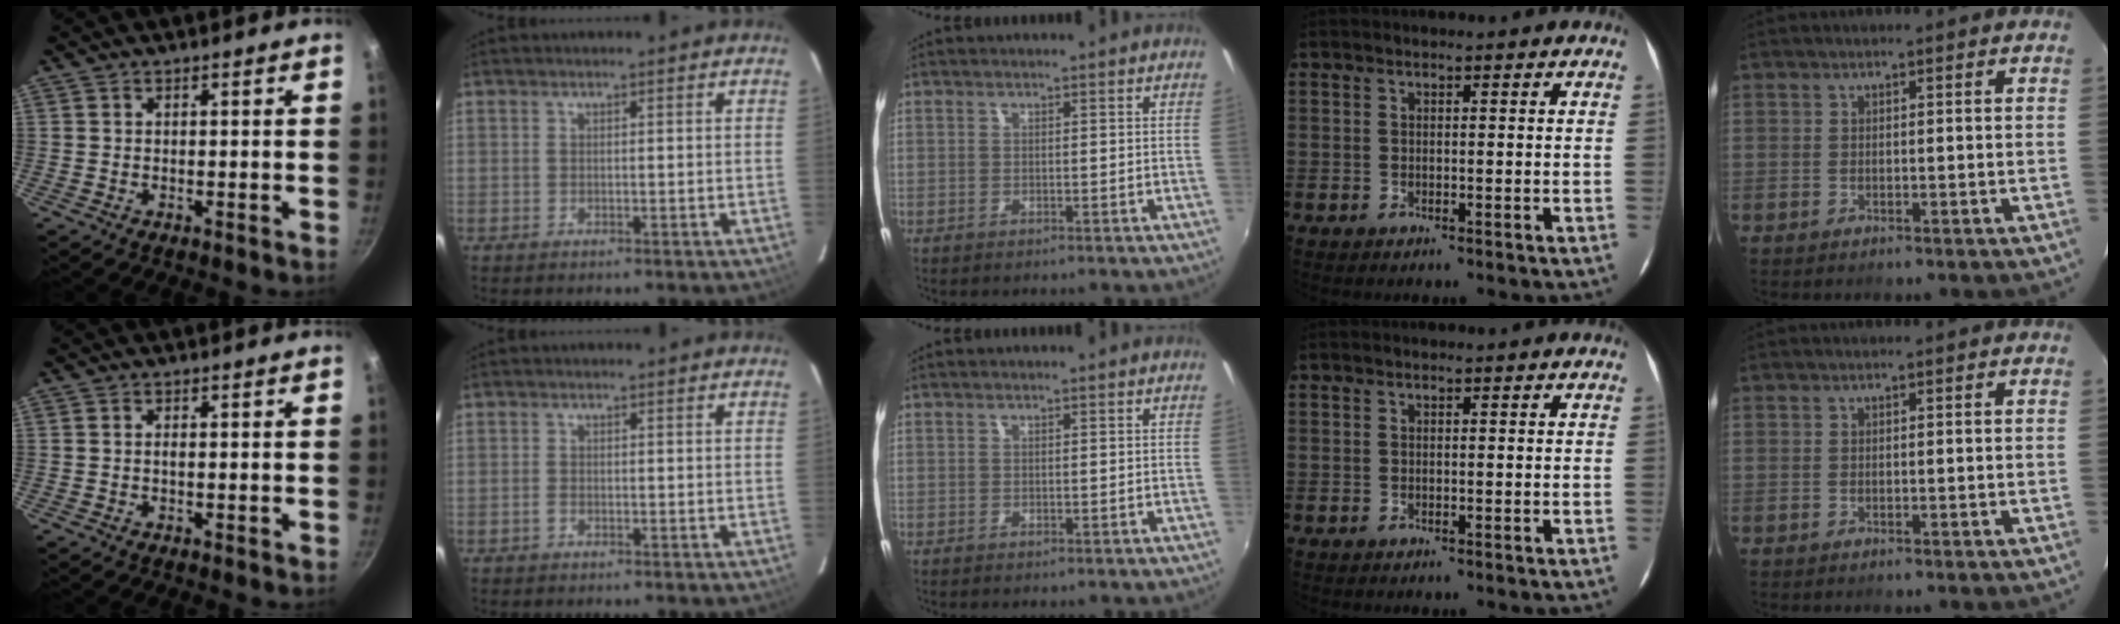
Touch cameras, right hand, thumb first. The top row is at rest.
{"thumb": {"total": 0.7, "force": [-0.1, 0.2, 0.7], "torque": [-0.013, 0.001, -0.002]}, "index": {"total": 0.8, "force": [-0.5, 0.4, 0.4], "torque": [-0.007, 0.002, -0.011]}}